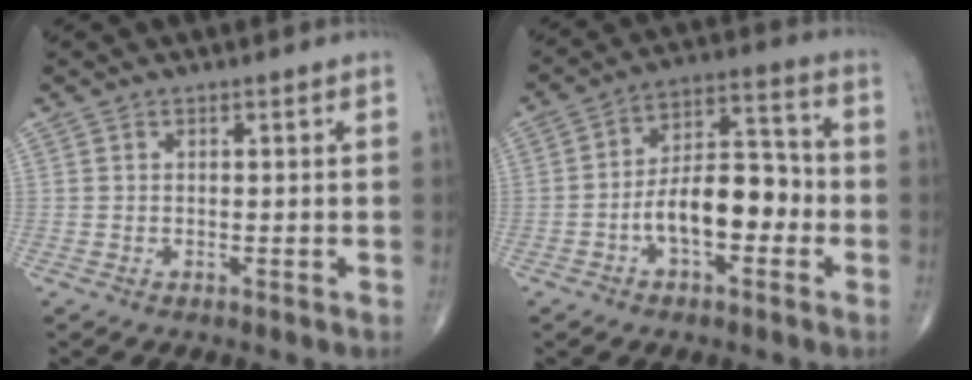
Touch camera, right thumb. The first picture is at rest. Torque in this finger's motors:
{"motor_torque": [1.80, 1.57, 1.39, -0.33, 0.16]}